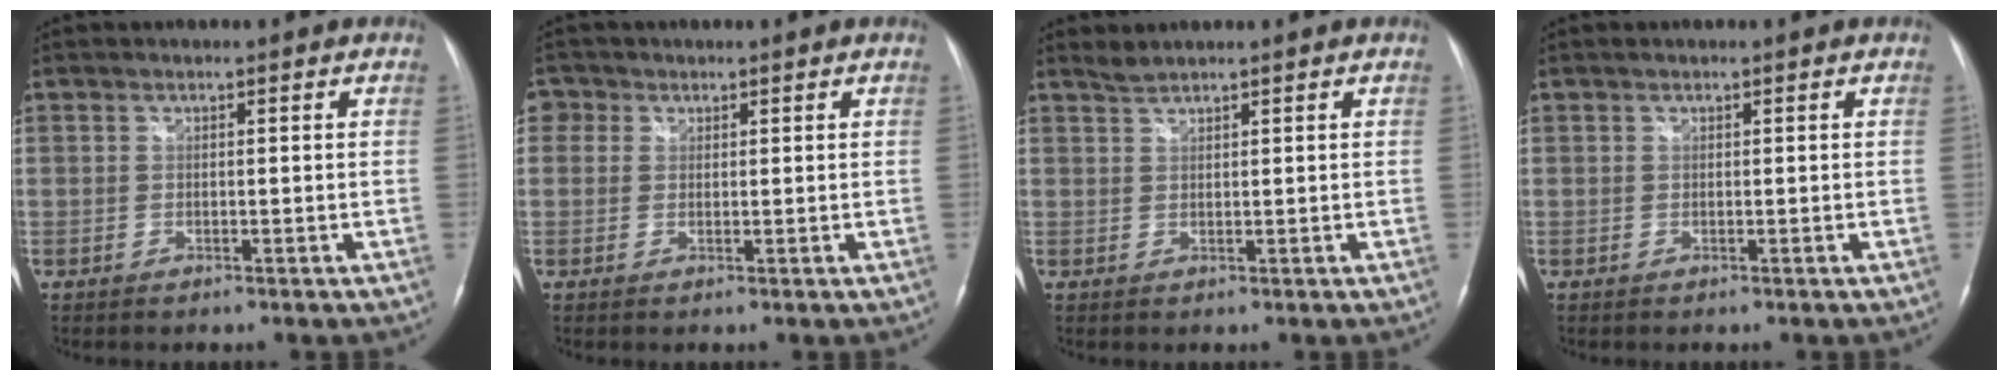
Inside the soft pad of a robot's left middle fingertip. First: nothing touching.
{"total": 2.4, "force": [1.0, 2.1, 0.4], "torque": [0.002, 0.006, 0.013]}
{"total": 1.3, "force": [1.3, -0.2, 0.1], "torque": [-0.004, 0.003, 0.032]}
{"total": 0.0}